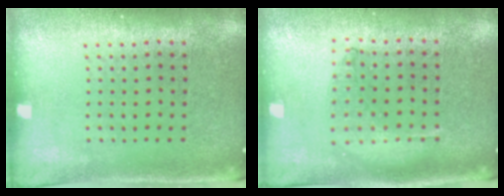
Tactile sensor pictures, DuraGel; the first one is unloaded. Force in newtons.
{"total": 0.9, "press": 0.9, "slide": 0.3}